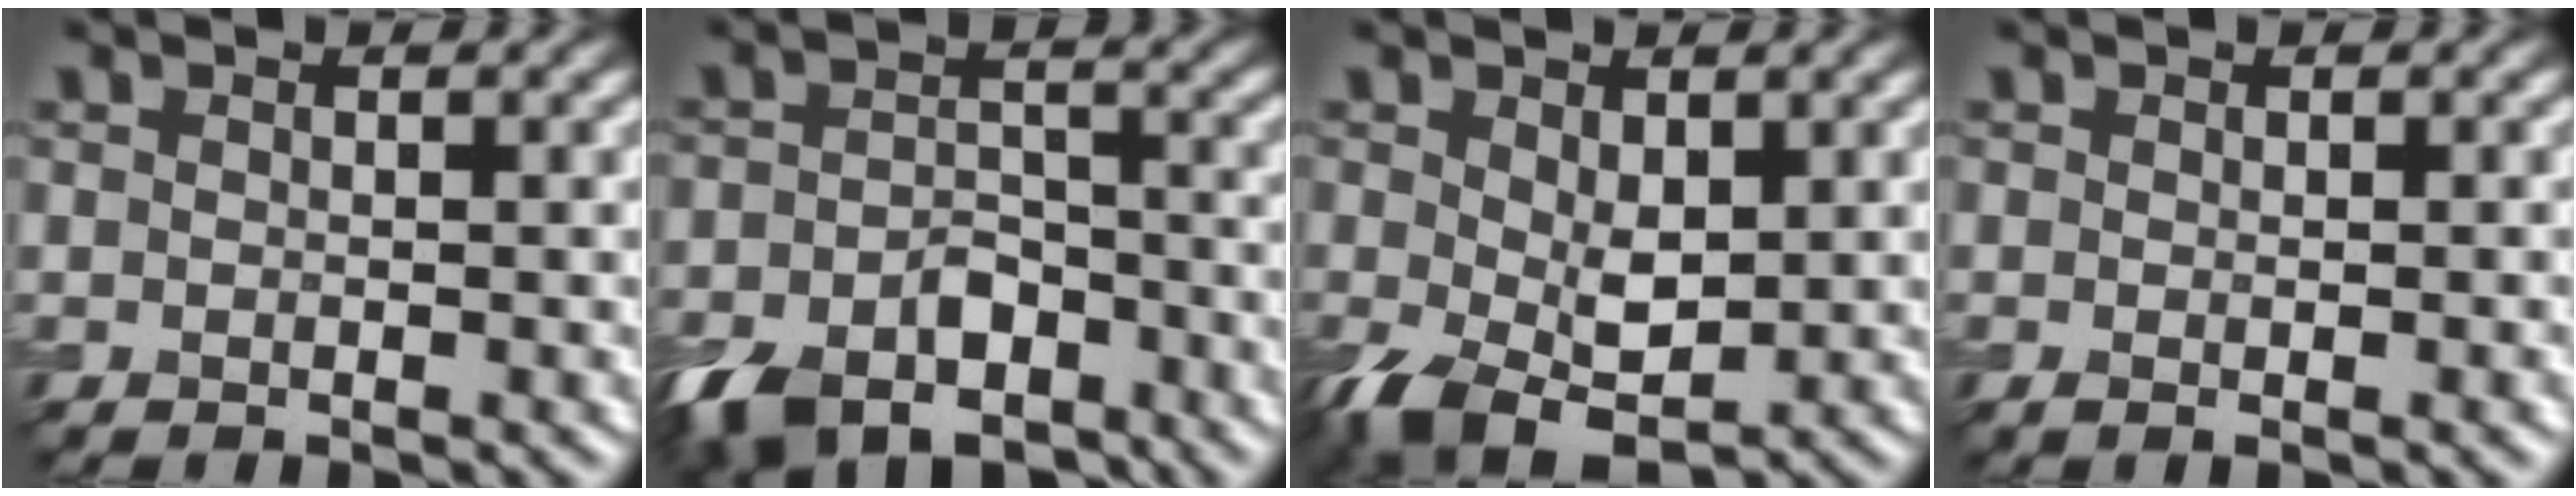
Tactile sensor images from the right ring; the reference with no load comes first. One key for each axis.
{"total": 7.4, "fx": -5.1, "fy": 4.0, "fz": 3.7, "tx": -0.065, "ty": -0.011, "tz": -0.092}
{"total": 5.2, "fx": -0.6, "fy": 3.3, "fz": 3.9, "tx": -0.096, "ty": -0.018, "tz": -0.003}
{"total": 1.1, "fx": -0.2, "fy": 0.1, "fz": 1.0, "tx": -0.015, "ty": -0.006, "tz": -0.003}